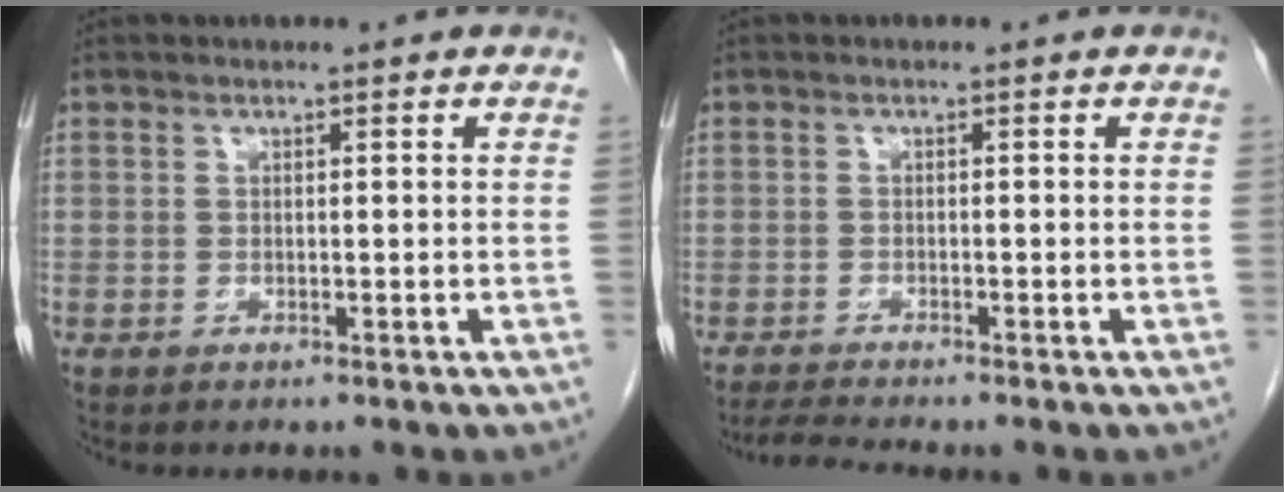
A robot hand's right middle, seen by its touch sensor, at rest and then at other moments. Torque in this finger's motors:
{"motor_torque": [0.03, -0.02, -0.01, 0.00]}